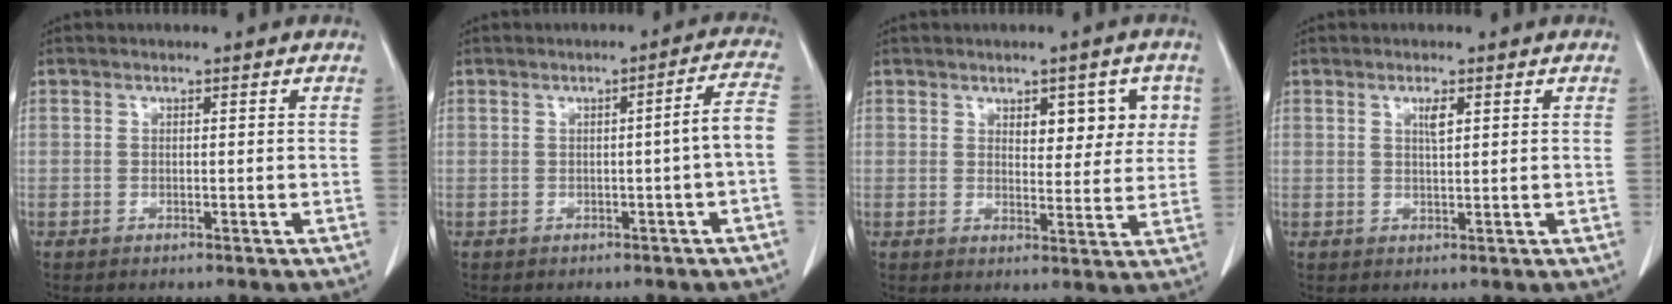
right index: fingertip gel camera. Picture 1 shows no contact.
{"total": 4.5, "force": [-1.0, -0.6, 4.3], "torque": [-0.053, 0.010, -0.015]}
{"total": 6.5, "force": [2.5, 3.0, 5.2], "torque": [-0.055, 0.010, 0.036]}
{"total": 1.8, "force": [0.8, 0.2, 1.6], "torque": [-0.030, -0.002, 0.014]}